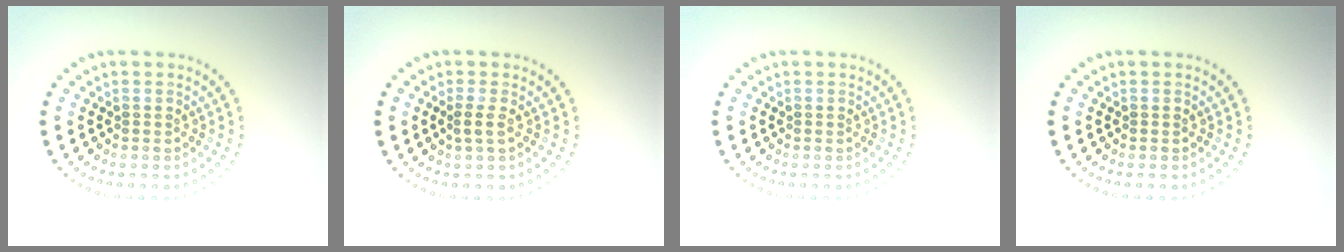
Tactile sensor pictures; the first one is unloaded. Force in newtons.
{"total": 1.2, "press": 1.0, "slide": 0.7}
{"total": 0.0}
{"total": 0.0}